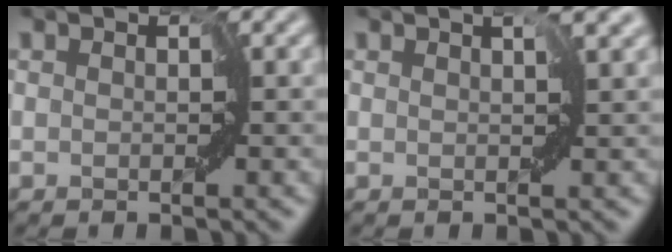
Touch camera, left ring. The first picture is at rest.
{"total": 2.7, "force": [1.3, 0.8, 2.2], "torque": [-0.033, 0.005, 0.022]}